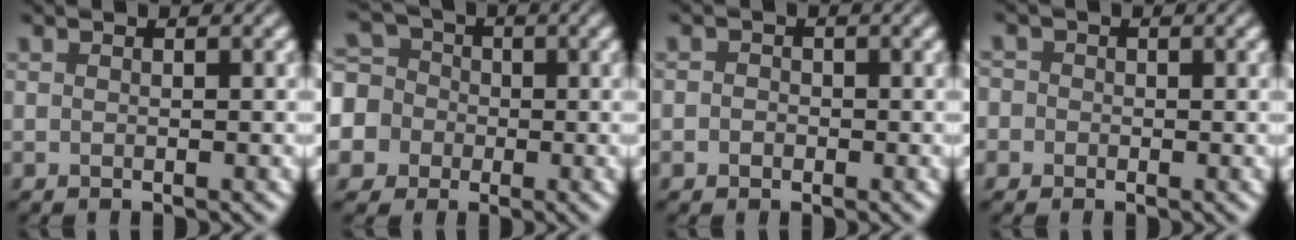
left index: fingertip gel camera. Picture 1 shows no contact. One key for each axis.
{"total": 7.7, "fx": -1.1, "fy": 7.1, "fz": 2.6, "tx": -0.072, "ty": 0.018, "tz": -0.054}
{"total": 1.4, "fx": -0.1, "fy": 1.3, "fz": 0.5, "tx": 0.008, "ty": 0.001, "tz": -0.015}
{"total": 2.7, "fx": 0.5, "fy": 2.5, "fz": 0.9, "tx": 0.009, "ty": 0.017, "tz": -0.025}